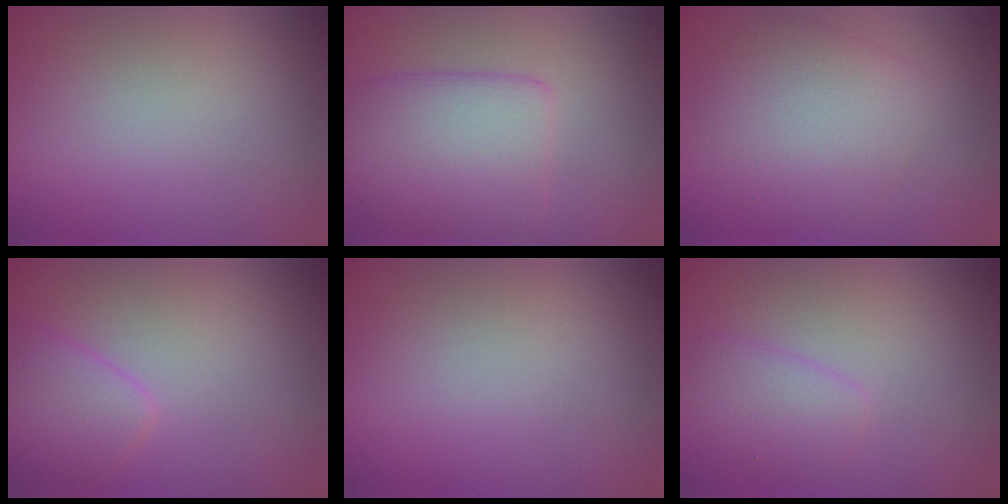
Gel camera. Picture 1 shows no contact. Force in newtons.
{"total": 5.7, "press": 5.7, "slide": 0.2}
{"total": 5.2, "press": 5.2, "slide": 0.1}
{"total": 2.8, "press": 2.8, "slide": 0.1}
{"total": 0.0}
{"total": 2.2, "press": 2.2, "slide": 0.1}